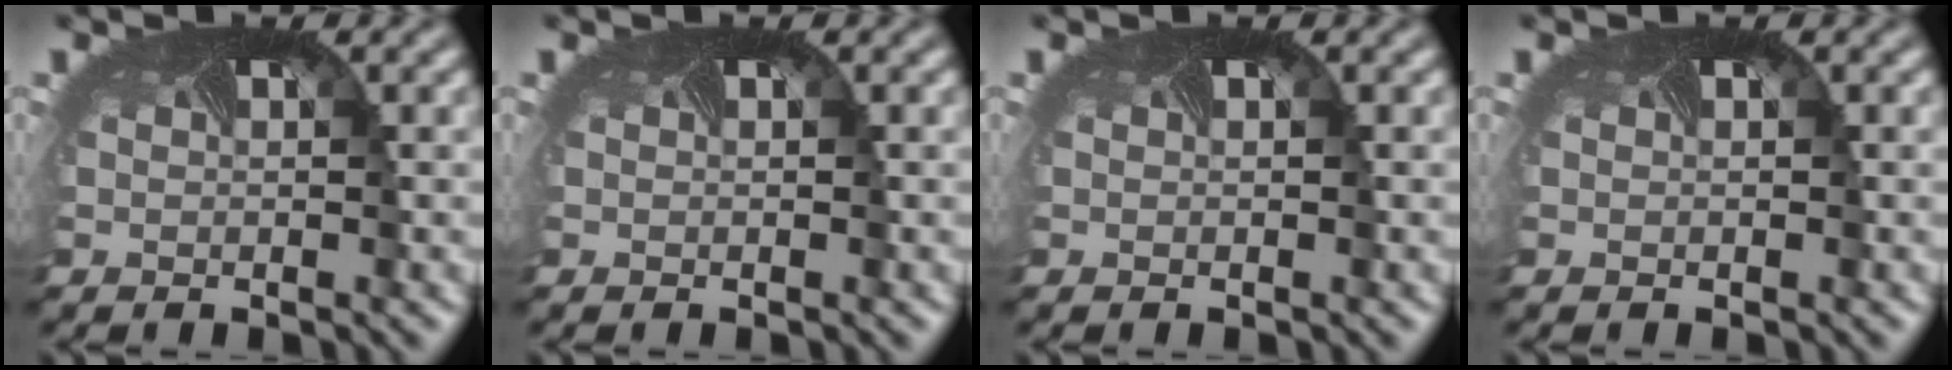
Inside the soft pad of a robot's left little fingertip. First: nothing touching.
{"total": 0.0}
{"total": 0.0}
{"total": 0.0}